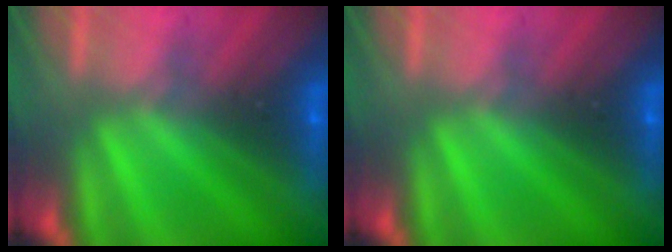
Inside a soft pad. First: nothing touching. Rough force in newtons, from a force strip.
{"total": 0.0}